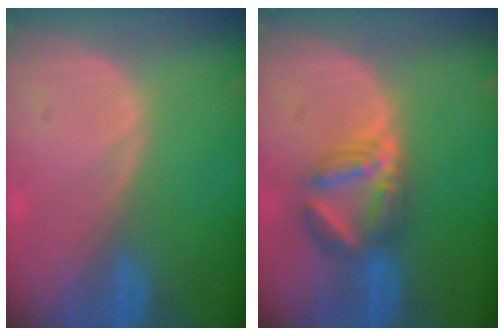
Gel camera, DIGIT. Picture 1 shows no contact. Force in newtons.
{"total": 5.9, "press": 5.8, "slide": 0.9}